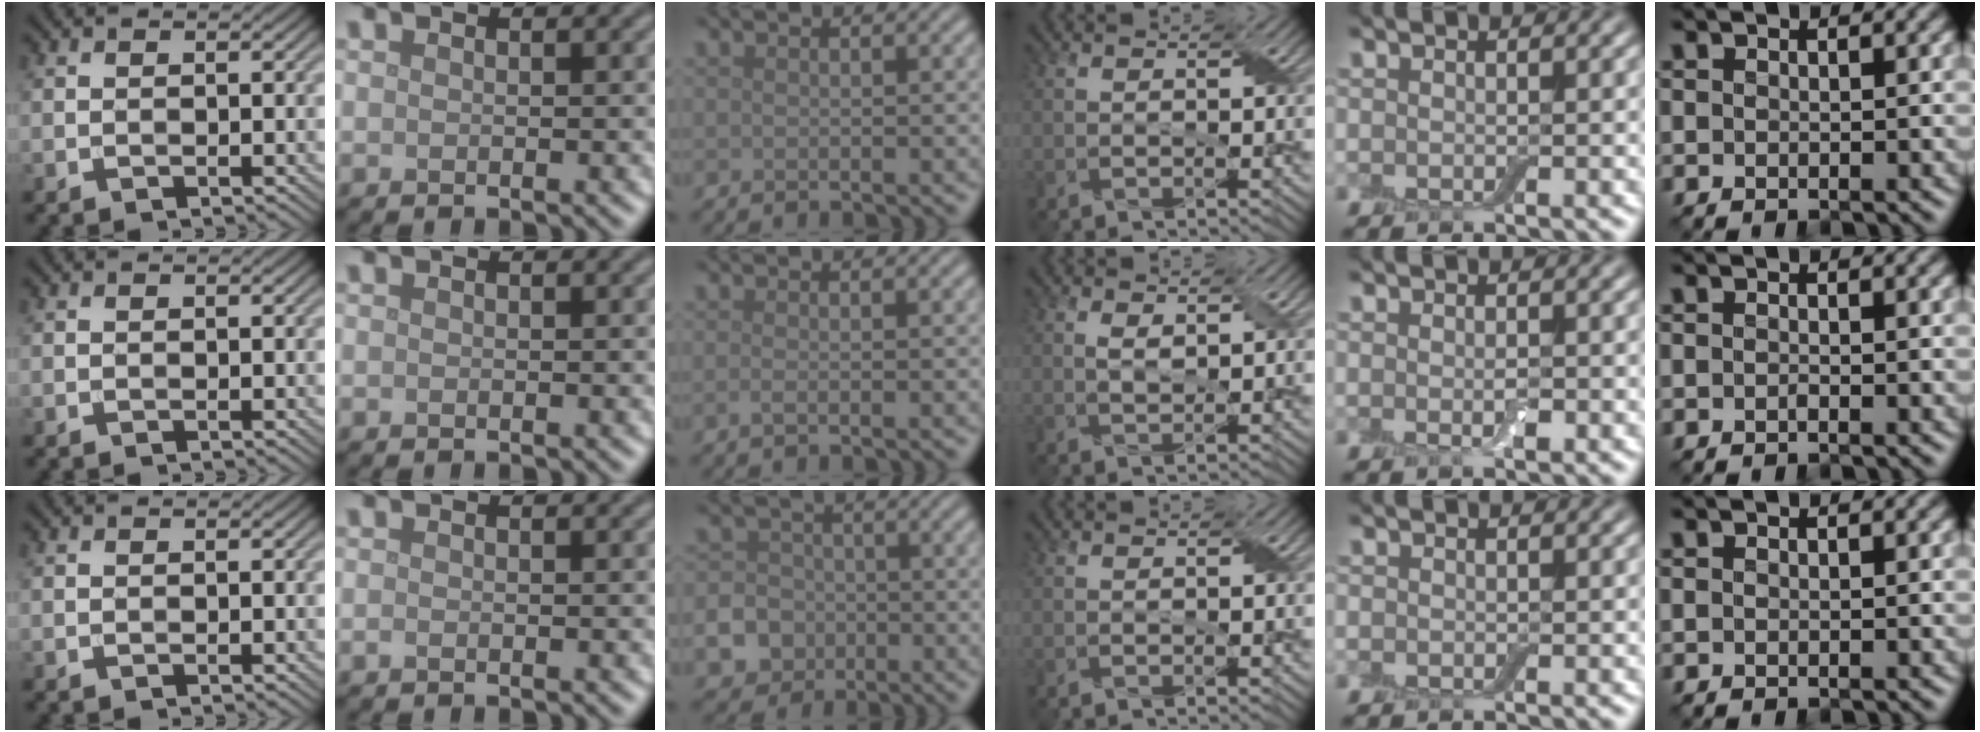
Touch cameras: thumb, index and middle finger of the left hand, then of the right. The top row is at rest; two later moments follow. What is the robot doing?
{"motion": "fold", "object": "aluminum foil"}